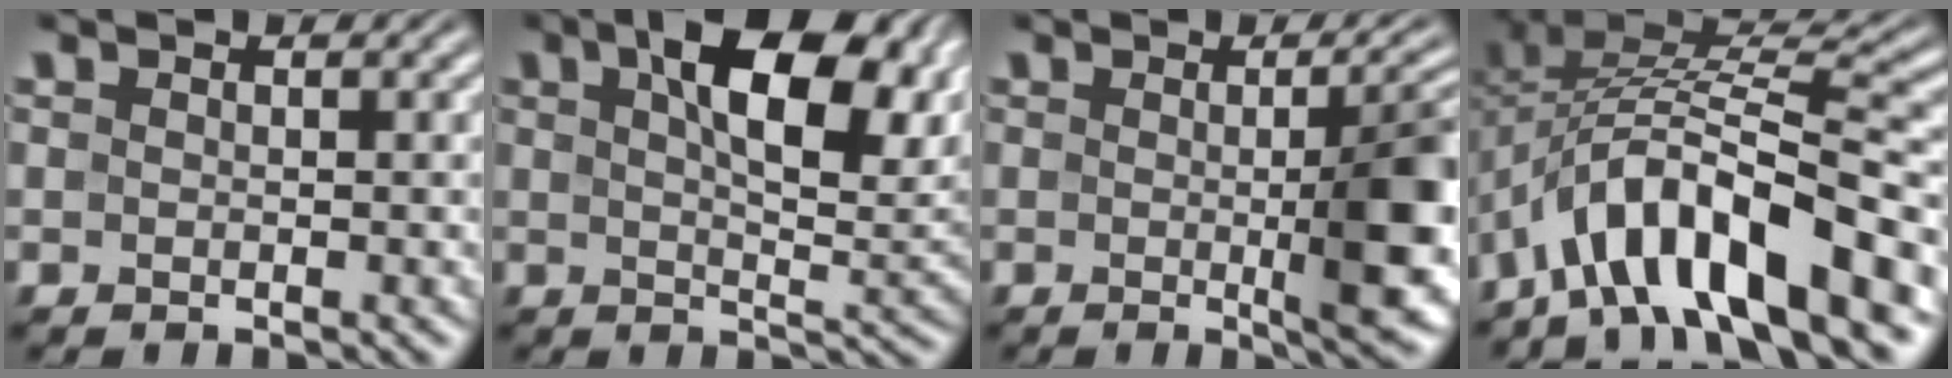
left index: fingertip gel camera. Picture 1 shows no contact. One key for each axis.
{"total": 12.9, "fx": 5.3, "fy": 5.1, "fz": 10.6, "tx": -0.152, "ty": 0.009, "tz": 0.081}
{"total": 7.9, "fx": -0.5, "fy": 1.8, "fz": 7.7, "tx": -0.089, "ty": -0.006, "tz": -0.003}
{"total": 11.5, "fx": -6.0, "fy": 3.9, "fz": 9.0, "tx": -0.140, "ty": 0.014, "tz": -0.113}